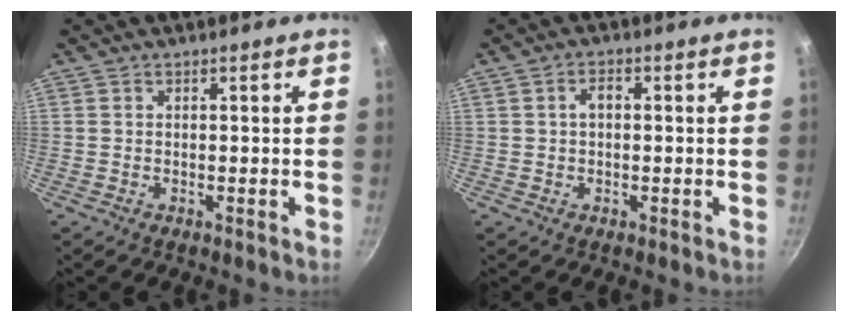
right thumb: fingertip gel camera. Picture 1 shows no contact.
{"total": 2.3, "force": [0.2, 1.4, 1.8], "torque": [-0.027, 0.010, 0.002]}